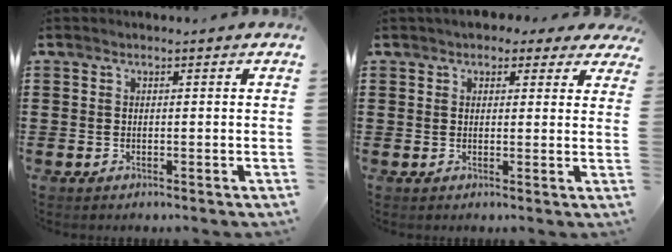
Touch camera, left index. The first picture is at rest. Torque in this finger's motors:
{"motor_torque": [2.14, 0.00, 0.16, -0.19]}